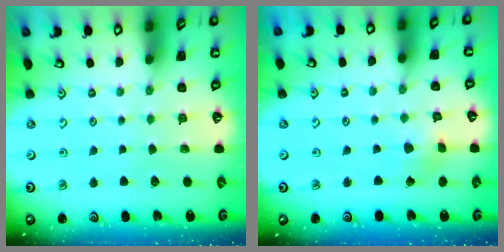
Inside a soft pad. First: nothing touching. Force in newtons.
{"total": 2.7, "press": 2.7, "slide": 0.3}